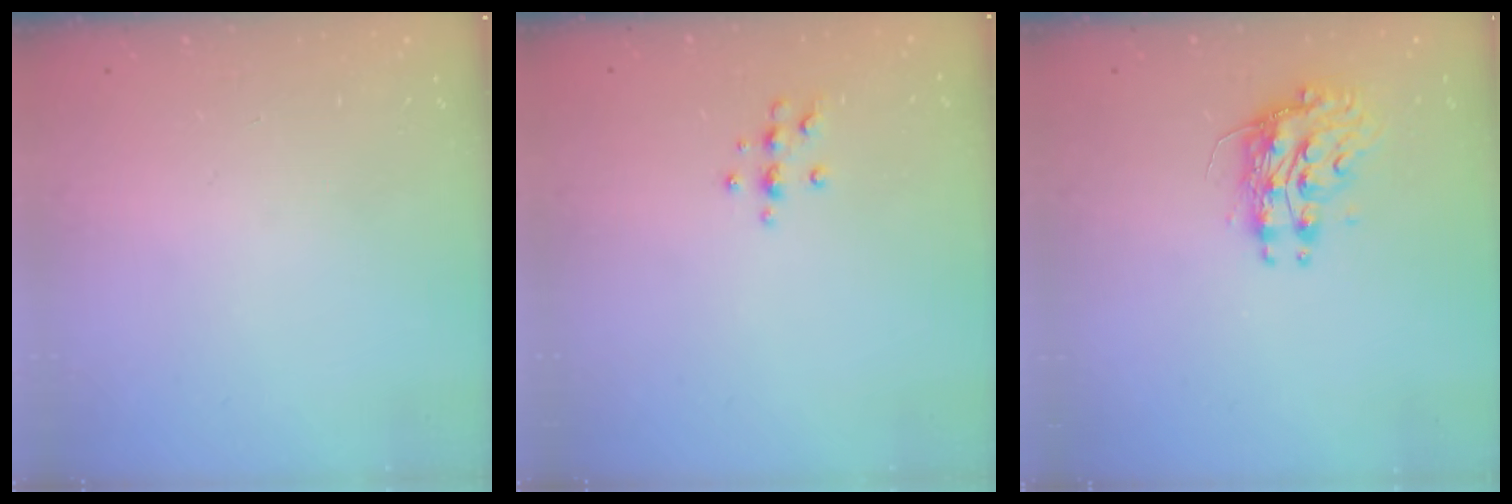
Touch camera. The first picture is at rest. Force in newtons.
{"total": 7.5, "press": 7.4, "slide": 1.3}
{"total": 9.2, "press": 9.2, "slide": 0.9}